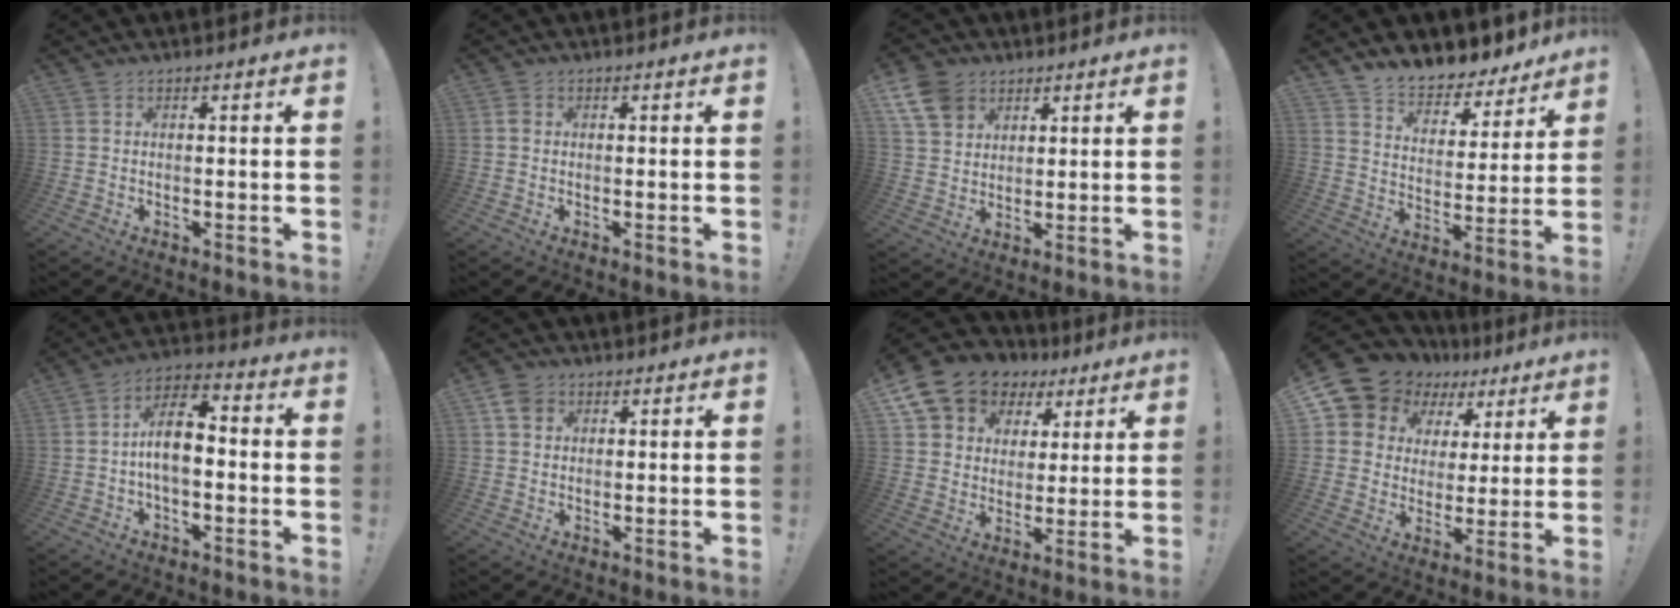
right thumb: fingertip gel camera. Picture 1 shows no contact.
{"total": 1.2, "force": [0.0, 1.1, 0.5], "torque": [-0.014, 0.007, 0.001]}
{"total": 10.5, "force": [5.7, 7.9, 3.9], "torque": [-0.075, -0.023, 0.117]}
{"total": 8.7, "force": [8.1, 2.9, 1.2], "torque": [-0.030, -0.077, 0.148]}
{"total": 10.6, "force": [-0.9, 5.4, 9.0], "torque": [-0.167, 0.014, -0.013]}
{"total": 4.5, "force": [2.2, 3.5, 1.9], "torque": [-0.036, 0.001, 0.043]}
{"total": 12.9, "force": [8.2, 9.1, 4.0], "torque": [-0.076, -0.057, 0.165]}
{"total": 9.9, "force": [6.6, 7.1, 2.0], "torque": [-0.046, -0.055, 0.131]}